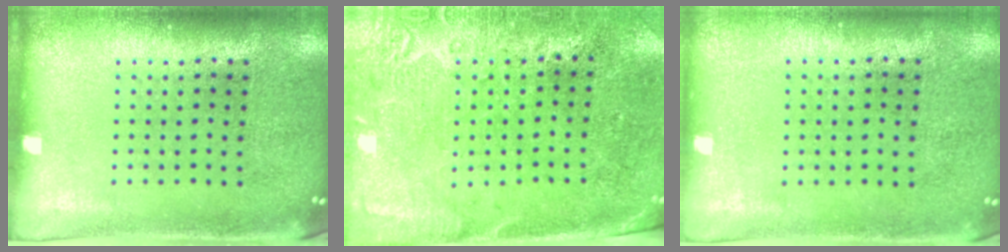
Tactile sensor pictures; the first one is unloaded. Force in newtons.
{"total": 2.8, "press": 2.4, "slide": 1.5}
{"total": 0.0}